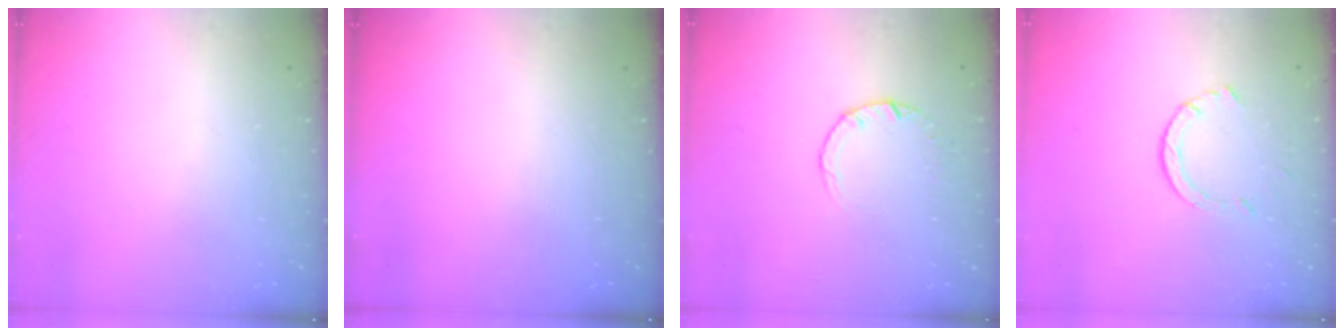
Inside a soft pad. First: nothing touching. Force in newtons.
{"total": 0.0}
{"total": 2.5, "press": 2.5, "slide": 0.2}
{"total": 2.3, "press": 2.3, "slide": 0.2}